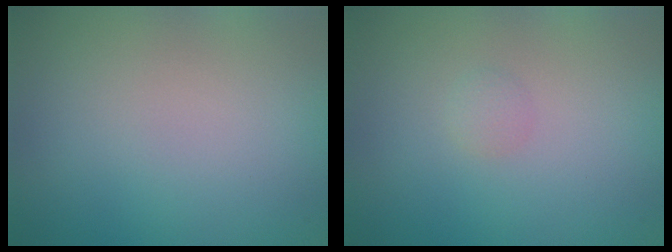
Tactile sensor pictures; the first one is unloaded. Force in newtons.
{"total": 0.7, "press": 0.7, "slide": 0.0}